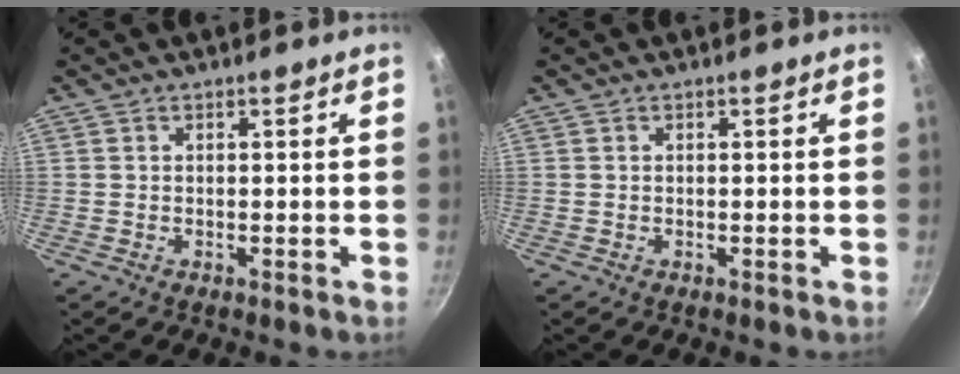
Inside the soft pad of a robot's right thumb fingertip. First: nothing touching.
{"total": 0.0}